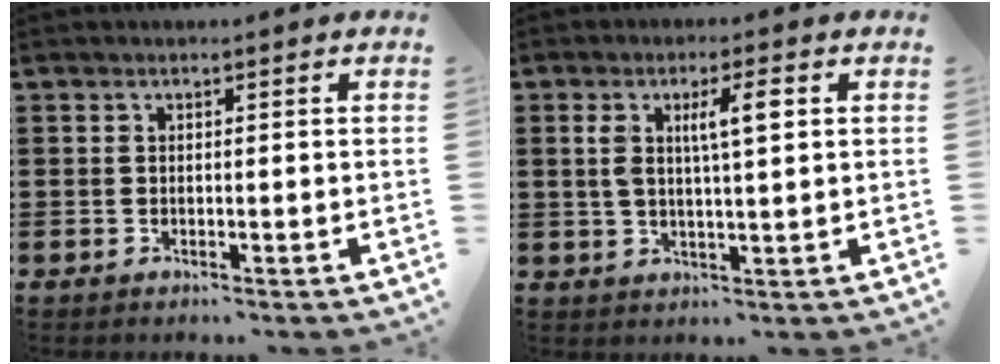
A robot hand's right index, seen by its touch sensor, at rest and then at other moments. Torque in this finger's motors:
{"motor_torque": [0.21, 0.17, 0.22, 0.05]}